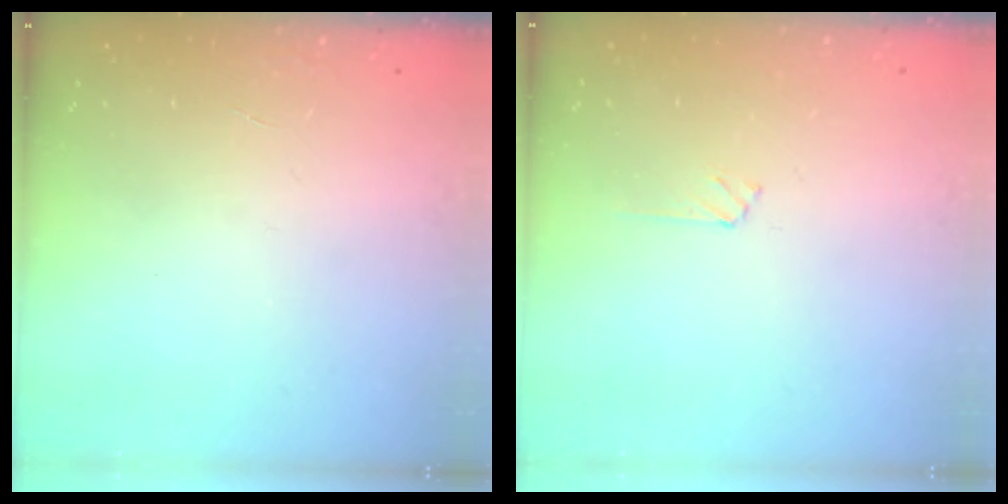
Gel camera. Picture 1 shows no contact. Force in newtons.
{"total": 1.8, "press": 1.8, "slide": 0.3}